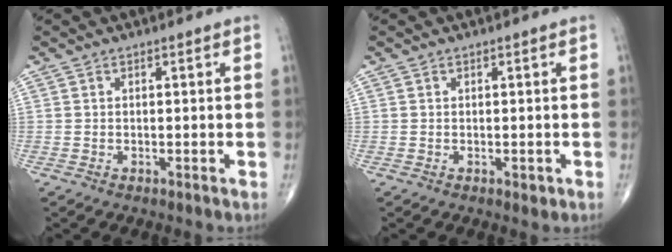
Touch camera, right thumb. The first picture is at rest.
{"total": 0.9, "force": [-0.1, 0.6, 0.6], "torque": [-0.005, -0.002, -0.001]}